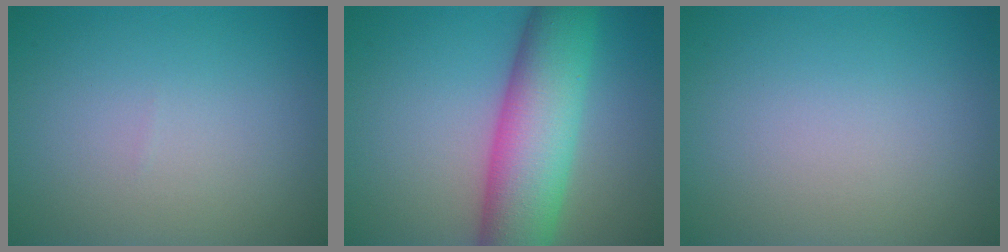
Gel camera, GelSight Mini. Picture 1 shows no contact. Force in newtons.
{"total": 9.9, "press": 9.9, "slide": 0.3}
{"total": 0.0}